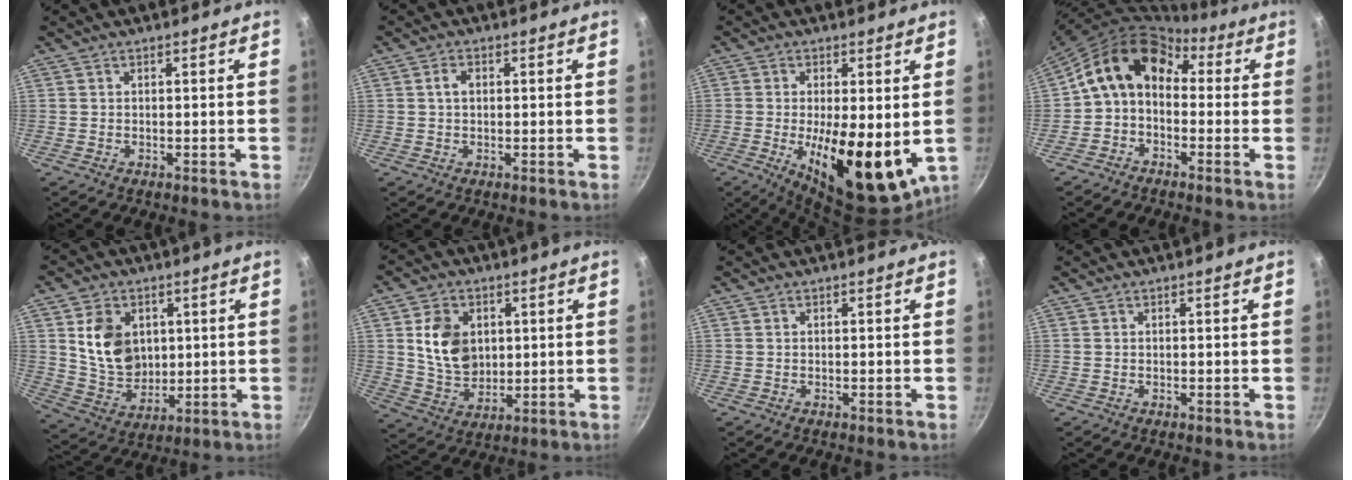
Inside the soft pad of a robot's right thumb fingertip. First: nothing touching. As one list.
[{"total": 2.1, "force": [0.3, 1.5, 1.5], "torque": [-0.022, 0.006, 0.003]}, {"total": 16.7, "force": [-2.0, 6.5, 15.2], "torque": [-0.215, -0.017, -0.020]}, {"total": 12.0, "force": [0.7, 8.9, 8.0], "torque": [-0.126, 0.042, -0.015]}, {"total": 12.7, "force": [2.9, 9.9, 7.5], "torque": [-0.105, -0.019, 0.064]}, {"total": 11.5, "force": [2.3, 8.8, 7.0], "torque": [-0.099, -0.015, 0.049]}, {"total": 0.0}, {"total": 0.0}]